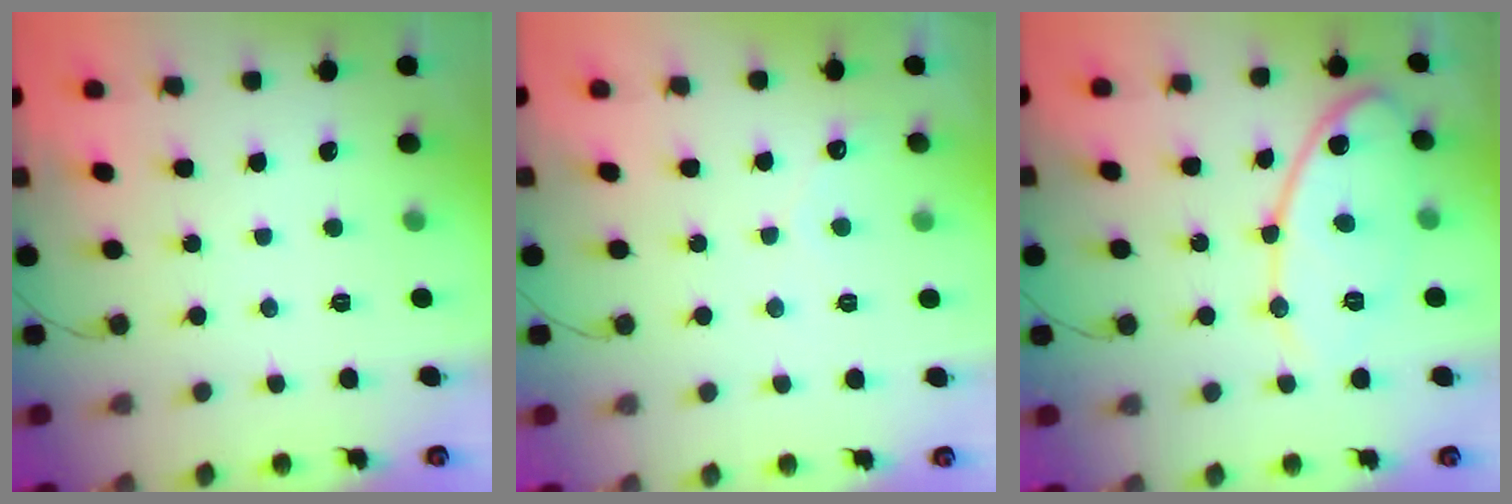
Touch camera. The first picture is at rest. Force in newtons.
{"total": 2.3, "press": 2.3, "slide": 0.1}
{"total": 13.1, "press": 13.0, "slide": 0.8}